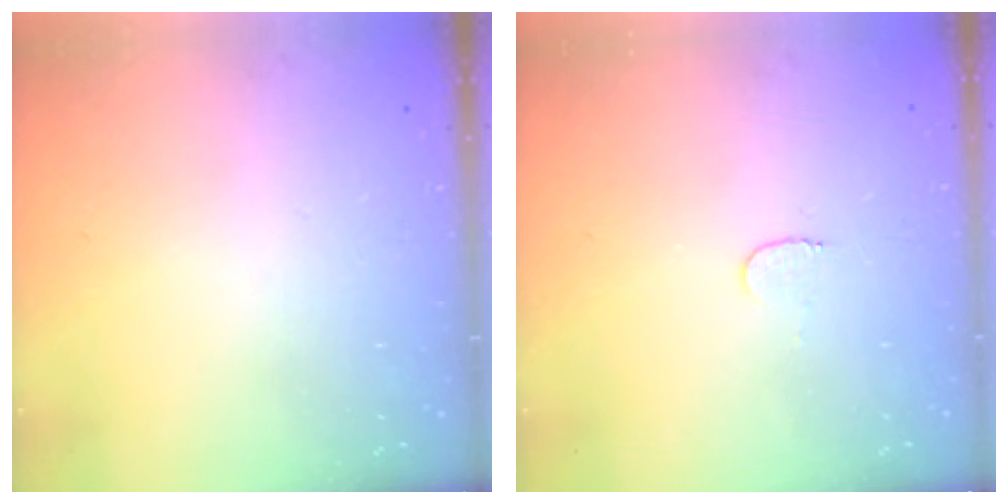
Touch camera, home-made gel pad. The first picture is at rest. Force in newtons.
{"total": 3.5, "press": 3.5, "slide": 0.4}